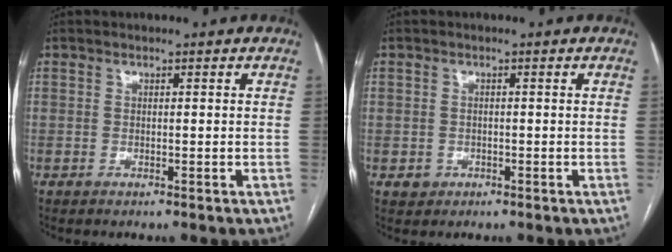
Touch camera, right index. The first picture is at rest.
{"total": 2.0, "force": [-0.5, 1.9, 0.2], "torque": [0.004, 0.007, -0.003]}